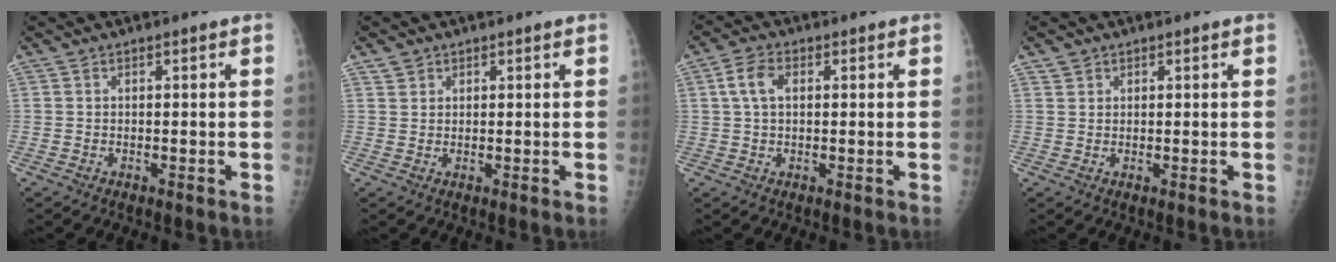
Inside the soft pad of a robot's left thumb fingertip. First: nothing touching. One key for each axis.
{"total": 1.5, "fx": 1.0, "fy": 1.2, "fz": 0.2, "tx": 0.012, "ty": -0.005, "tz": 0.012}
{"total": 4.9, "fx": 1.1, "fy": 3.0, "fz": 3.7, "tx": -0.074, "ty": 0.008, "tz": 0.018}
{"total": 1.2, "fx": 0.7, "fy": 1.0, "fz": 0.1, "tx": 0.010, "ty": -0.003, "tz": 0.009}